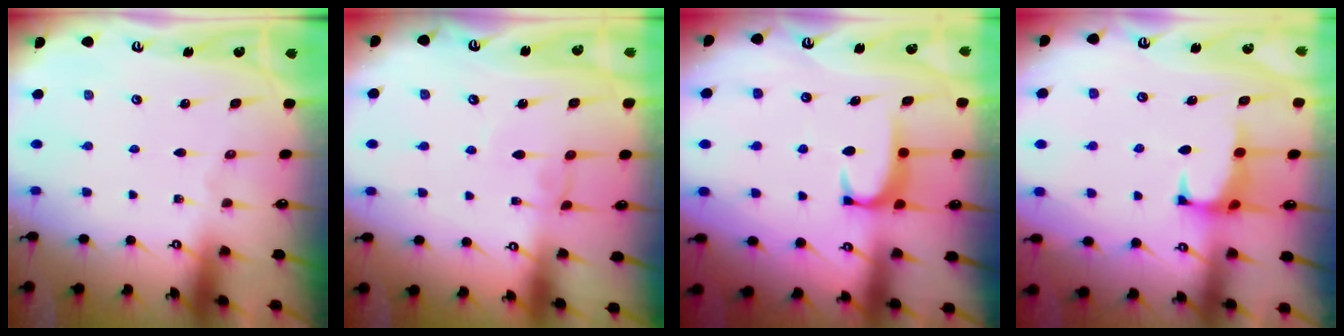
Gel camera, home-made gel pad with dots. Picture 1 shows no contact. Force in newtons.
{"total": 0.5, "press": 0.4, "slide": 0.4}
{"total": 1.9, "press": 1.8, "slide": 0.5}
{"total": 1.4, "press": 1.3, "slide": 0.5}